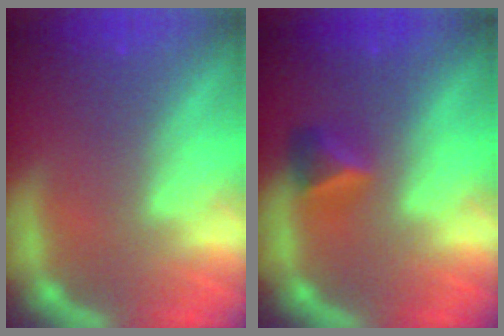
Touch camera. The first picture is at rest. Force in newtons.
{"total": 2.4}